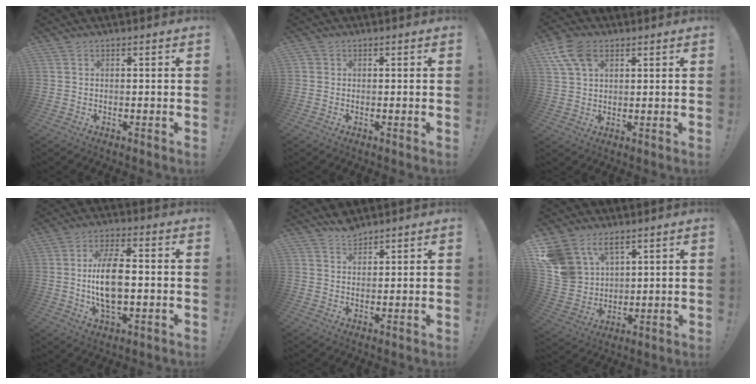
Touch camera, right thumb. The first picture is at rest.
{"total": 1.0, "force": [0.1, 1.0, 0.3], "torque": [-0.006, 0.002, 0.003]}
{"total": 9.7, "force": [4.7, 6.1, 5.9], "torque": [-0.103, -0.008, 0.091]}
{"total": 12.9, "force": [-0.5, 6.2, 11.3], "torque": [-0.218, -0.002, -0.011]}
{"total": 4.2, "force": [3.9, 1.3, 0.9], "torque": [-0.013, -0.024, 0.073]}
{"total": 11.5, "force": [7.5, 7.8, 4.0], "torque": [-0.097, -0.048, 0.155]}